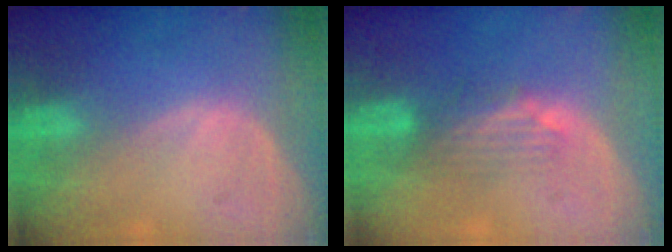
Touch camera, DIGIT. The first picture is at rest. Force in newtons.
{"total": 3.4, "press": 3.3, "slide": 0.9}